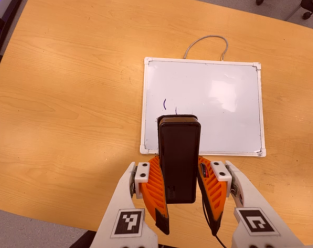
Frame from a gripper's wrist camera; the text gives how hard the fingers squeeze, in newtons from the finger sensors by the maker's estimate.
{"total": 8.4, "left": 6.9, "right": 10.0}